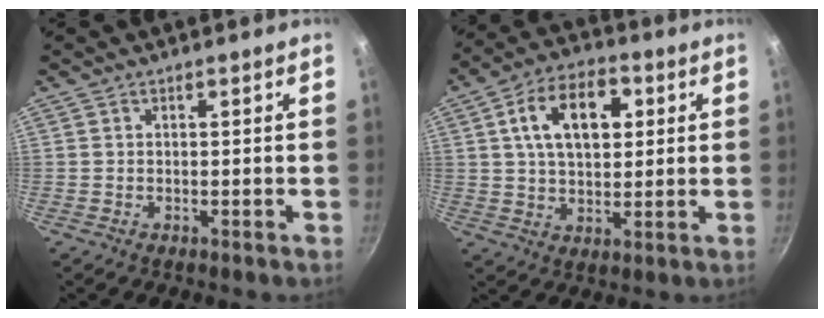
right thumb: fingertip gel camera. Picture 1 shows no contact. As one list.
[{"total": 13.5, "force": [3.5, 8.4, 10.0], "torque": [-0.142, 0.010, 0.050]}]